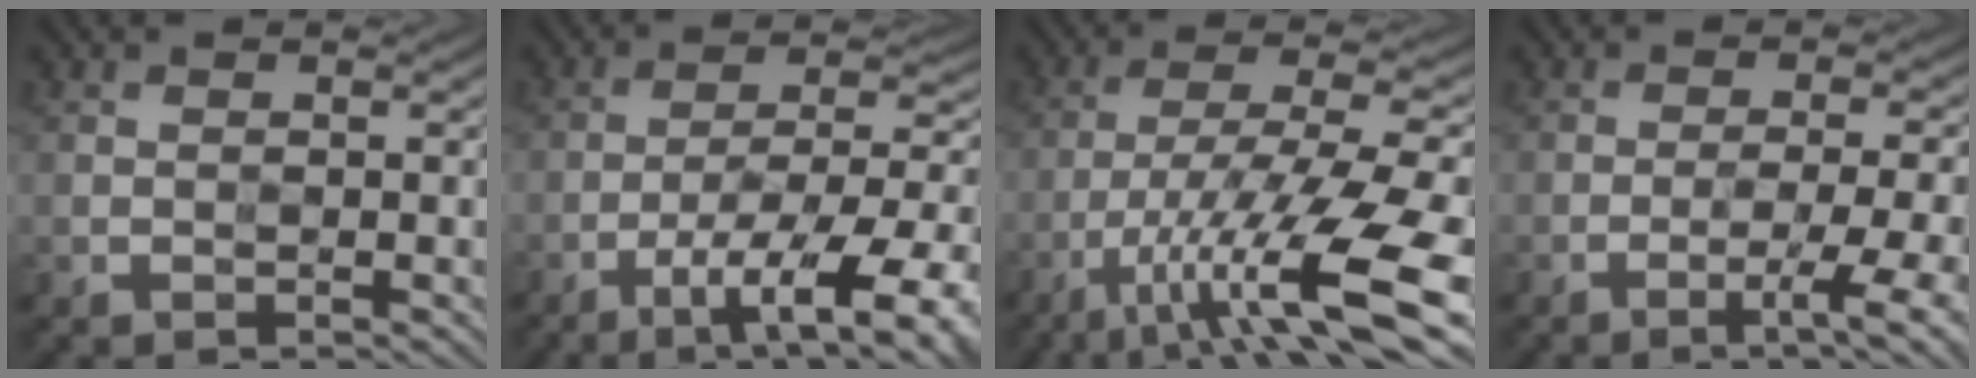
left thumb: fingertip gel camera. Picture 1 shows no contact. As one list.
[{"total": 11.0, "force": [-5.4, 3.3, 8.9], "torque": [-0.147, -0.002, -0.085]}, {"total": 14.7, "force": [-7.4, 3.1, 12.3], "torque": [-0.216, -0.001, -0.125]}, {"total": 7.0, "force": [-2.9, 1.4, 6.2], "torque": [-0.090, 0.000, -0.038]}]